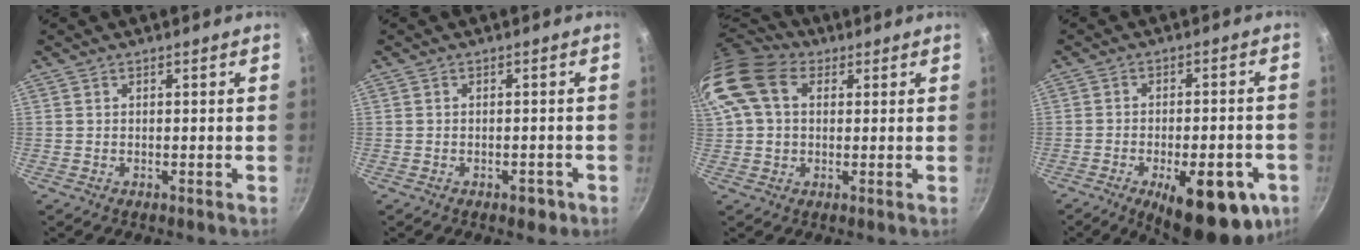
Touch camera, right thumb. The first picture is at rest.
{"total": 2.6, "force": [-1.4, 1.5, 1.6], "torque": [-0.010, 0.017, -0.008]}
{"total": 16.0, "force": [4.3, 11.4, 10.4], "torque": [-0.217, 0.024, 0.068]}
{"total": 17.8, "force": [-7.5, 7.3, 14.4], "torque": [-0.155, 0.013, -0.092]}